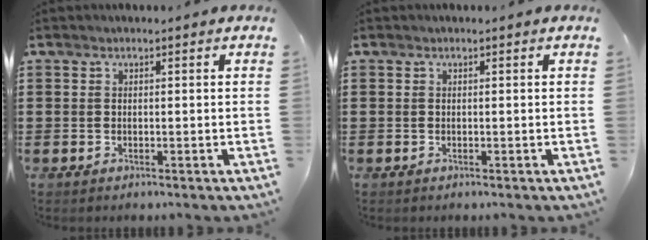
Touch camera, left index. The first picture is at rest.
{"total": 0.0}